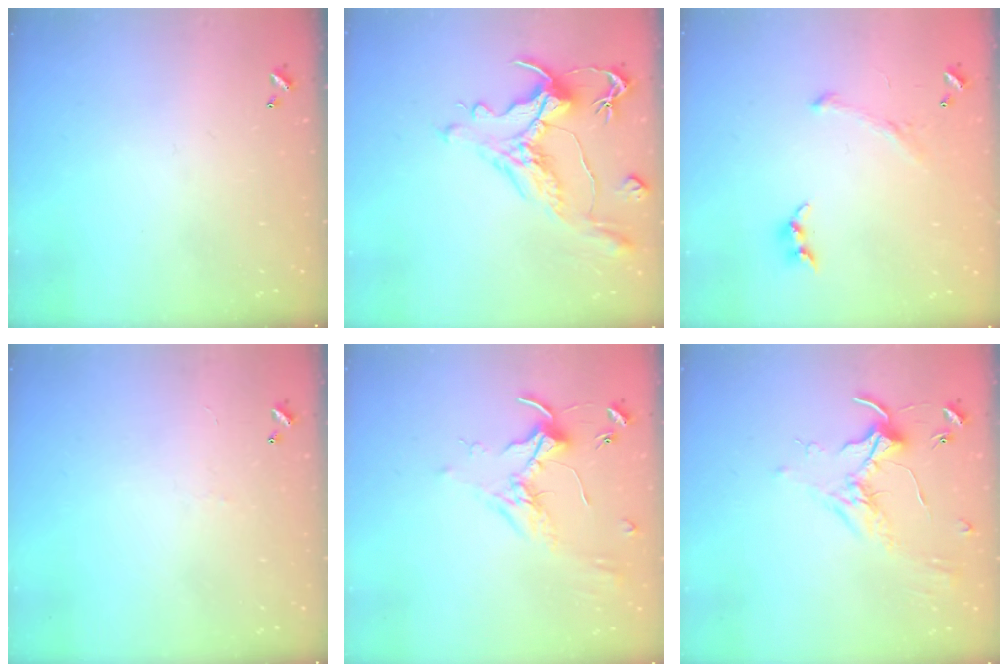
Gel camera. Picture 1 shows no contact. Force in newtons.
{"total": 2.5, "press": 2.0, "slide": 1.5}
{"total": 2.8, "press": 2.7, "slide": 0.9}
{"total": 2.7, "press": 2.6, "slide": 0.5}
{"total": 1.7, "press": 1.6, "slide": 0.4}
{"total": 1.8, "press": 1.7, "slide": 0.4}